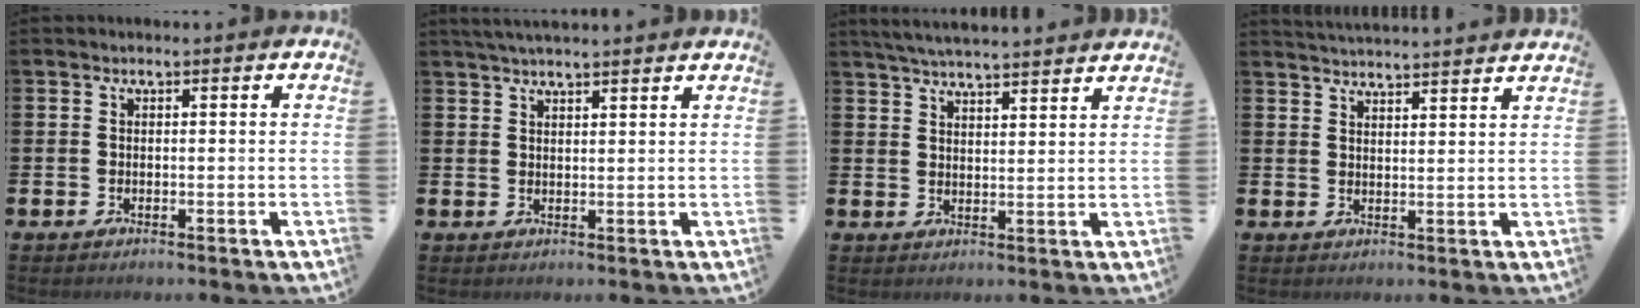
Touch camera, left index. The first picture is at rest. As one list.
[{"total": 3.1, "force": [3.0, 0.0, 0.8], "torque": [-0.020, -0.006, 0.055]}, {"total": 4.8, "force": [4.7, -0.2, 0.7], "torque": [-0.032, -0.021, 0.086]}, {"total": 3.8, "force": [3.7, -0.5, -0.1], "torque": [-0.004, -0.027, 0.067]}]